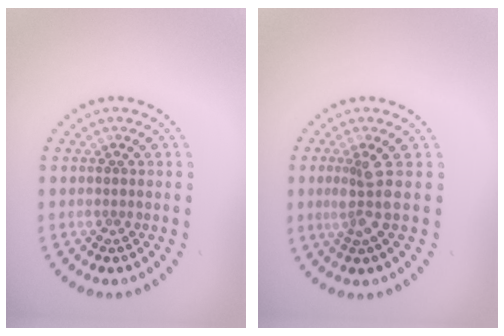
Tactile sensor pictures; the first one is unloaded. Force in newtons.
{"total": 2.4, "press": 2.0, "slide": 1.4}